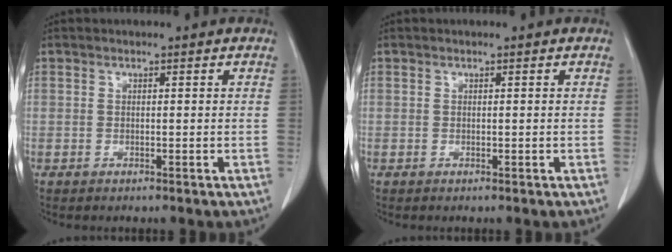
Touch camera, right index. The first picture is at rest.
{"total": 0.0}